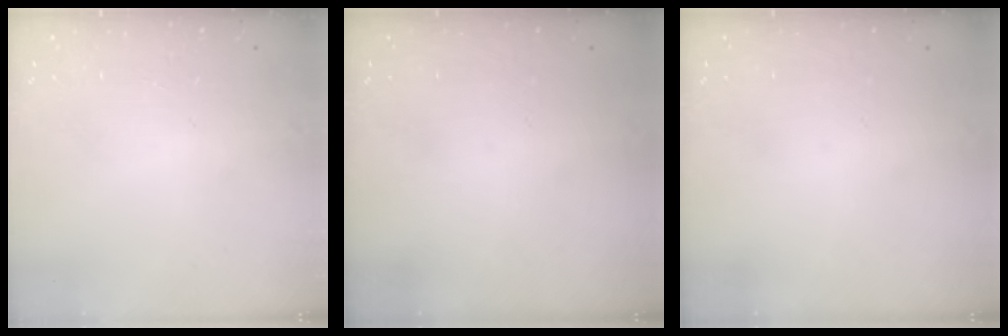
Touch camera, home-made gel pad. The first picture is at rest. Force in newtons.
{"total": 0.0}
{"total": 0.0}